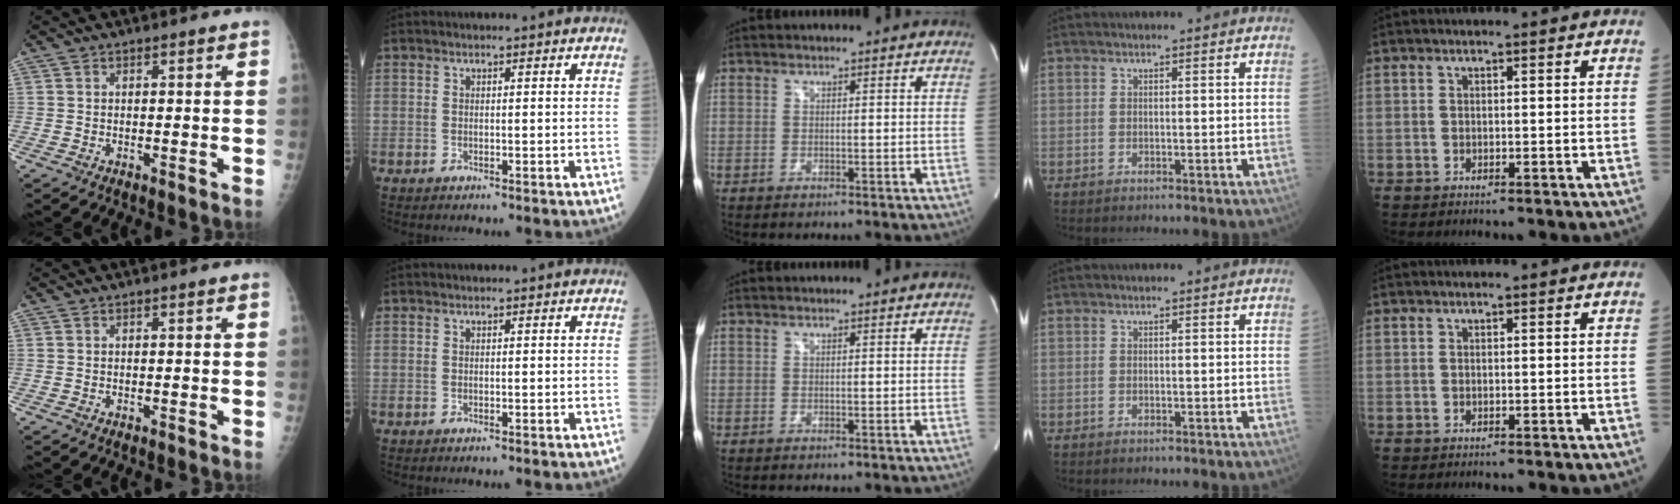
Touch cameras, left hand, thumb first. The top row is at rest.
{}